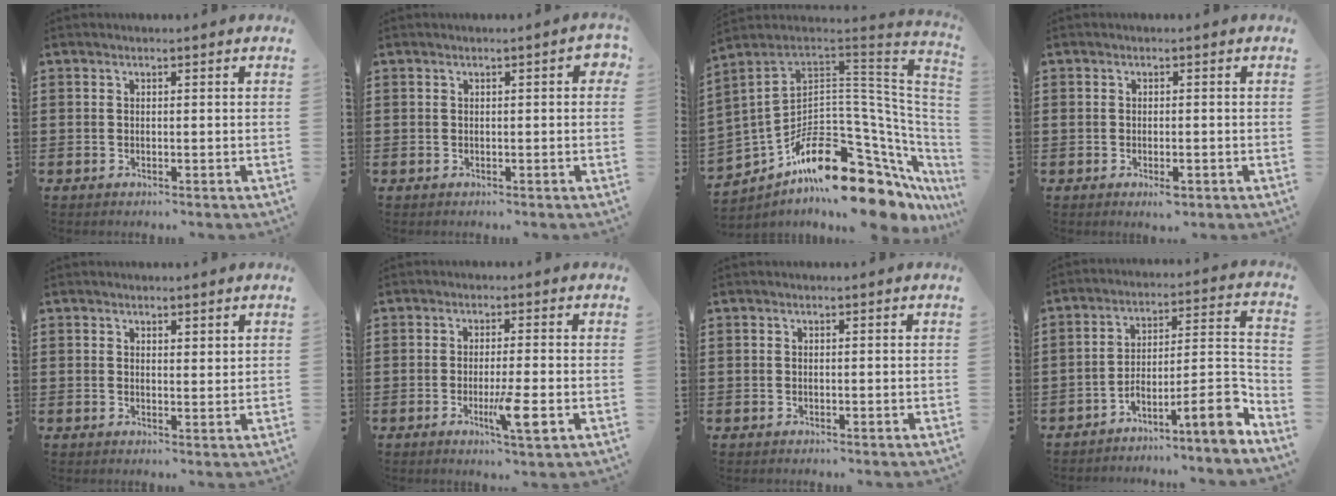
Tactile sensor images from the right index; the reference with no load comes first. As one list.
[{"total": 1.0, "force": [0.1, 0.3, 0.9], "torque": [-0.018, 0.003, 0.001]}, {"total": 17.1, "force": [-10.6, 6.6, 11.7], "torque": [-0.210, 0.010, -0.185]}, {"total": 1.7, "force": [-0.7, 0.7, 1.3], "torque": [-0.025, -0.001, -0.013]}, {"total": 1.5, "force": [1.4, 0.5, 0.1], "torque": [-0.004, 0.003, 0.027]}, {"total": 5.7, "force": [-2.0, 0.4, 5.3], "torque": [-0.100, -0.019, -0.036]}, {"total": 0.0}, {"total": 8.8, "force": [-5.8, 0.9, 6.5], "torque": [-0.096, -0.008, -0.112]}]